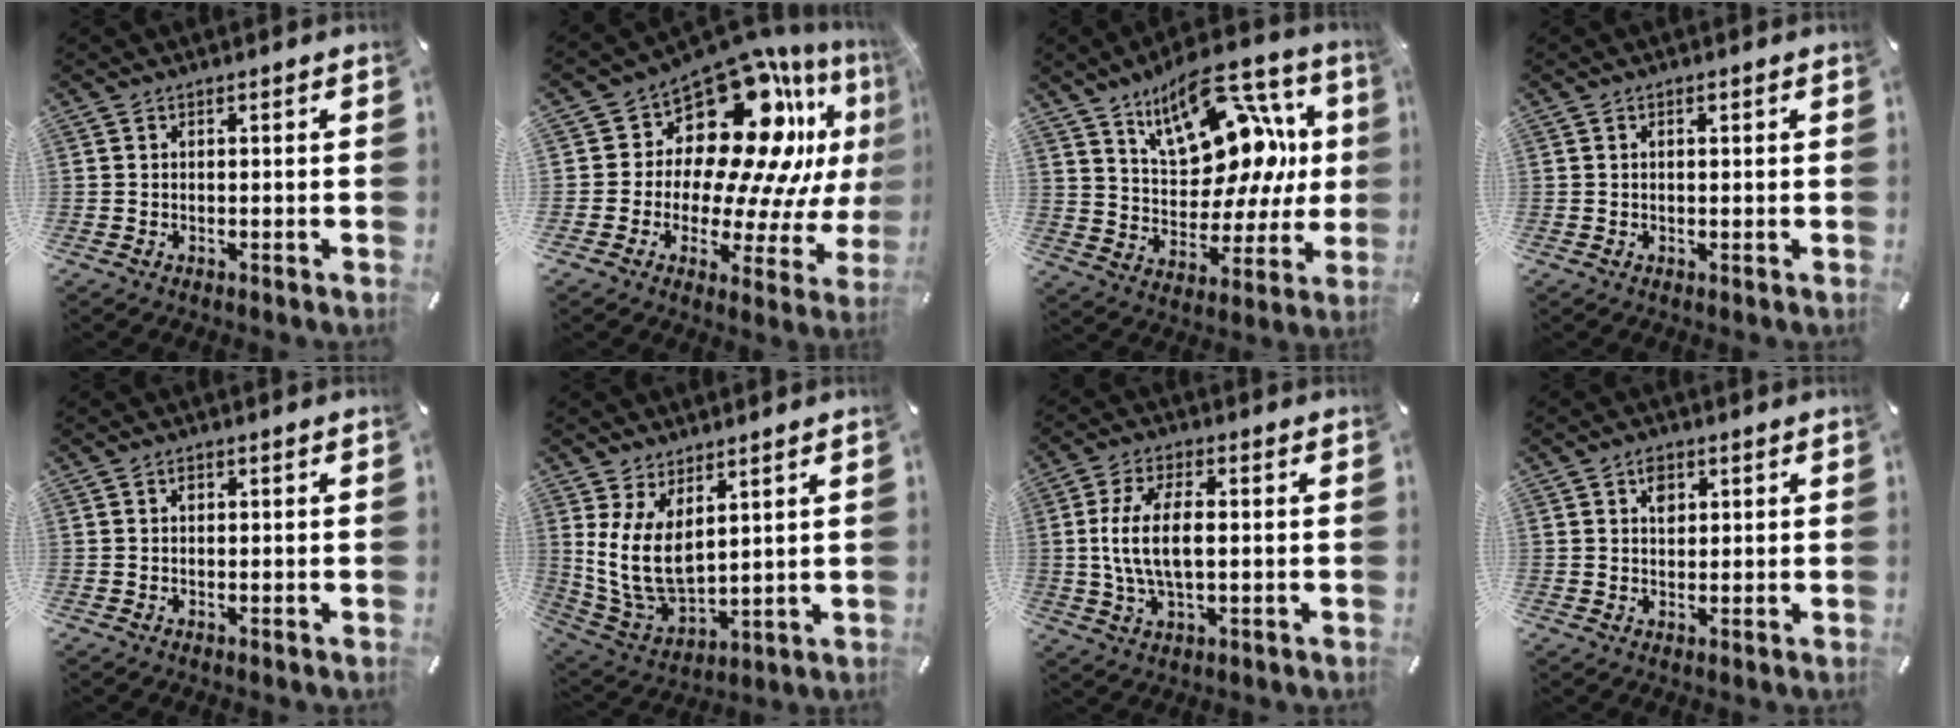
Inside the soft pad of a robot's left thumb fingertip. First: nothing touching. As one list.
[{"total": 23.4, "force": [11.3, 14.1, 14.9], "torque": [-0.219, -0.105, 0.202]}, {"total": 20.9, "force": [10.2, 12.2, 13.5], "torque": [-0.187, -0.068, 0.177]}, {"total": 1.0, "force": [0.2, 0.5, 0.8], "torque": [-0.009, 0.000, 0.001]}, {"total": 0.8, "force": [0.2, 0.6, 0.5], "torque": [-0.011, 0.002, 0.004]}, {"total": 10.8, "force": [3.9, 6.3, 7.8], "torque": [-0.184, -0.027, 0.076]}, {"total": 11.0, "force": [0.6, 5.0, 9.7], "torque": [-0.207, 0.000, 0.007]}, {"total": 3.2, "force": [1.2, 2.4, 1.8], "torque": [-0.016, -0.004, 0.016]}]